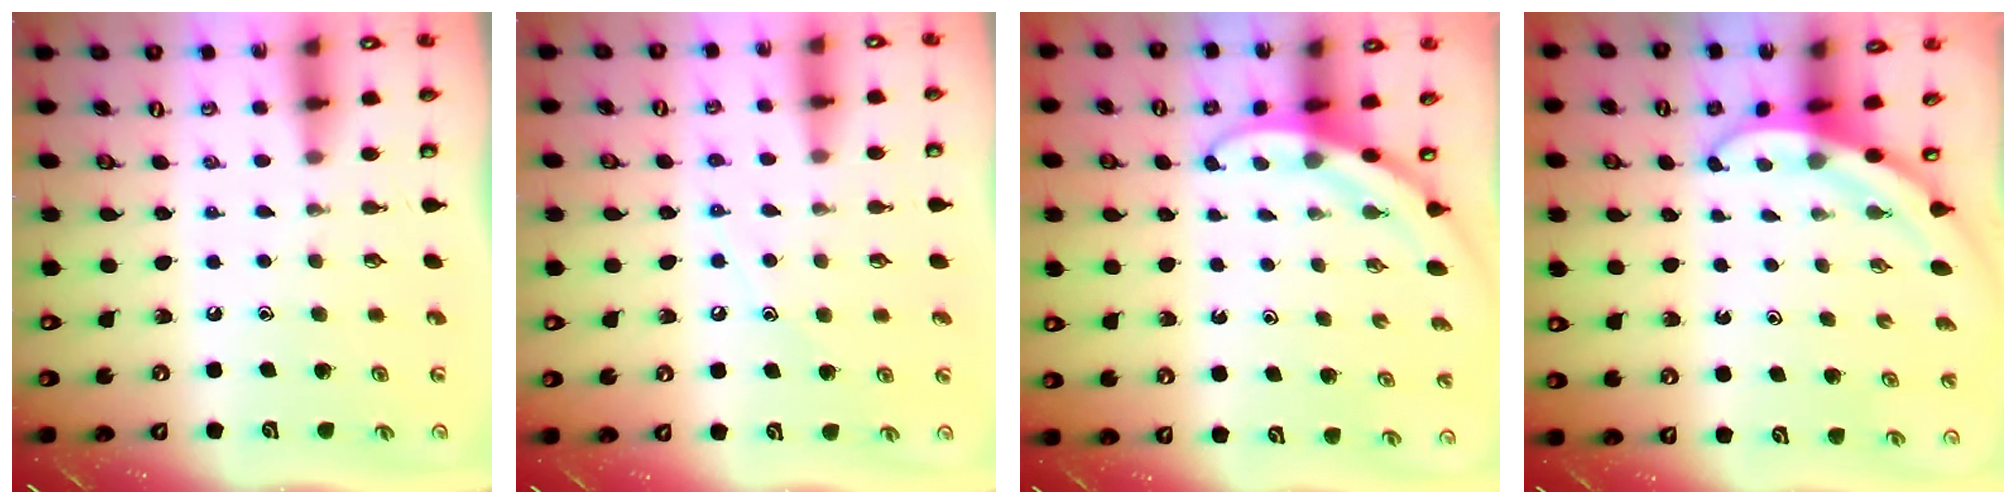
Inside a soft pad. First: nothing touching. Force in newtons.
{"total": 6.8, "press": 6.8, "slide": 0.3}
{"total": 2.9, "press": 2.9, "slide": 0.1}
{"total": 3.6, "press": 3.6, "slide": 0.1}